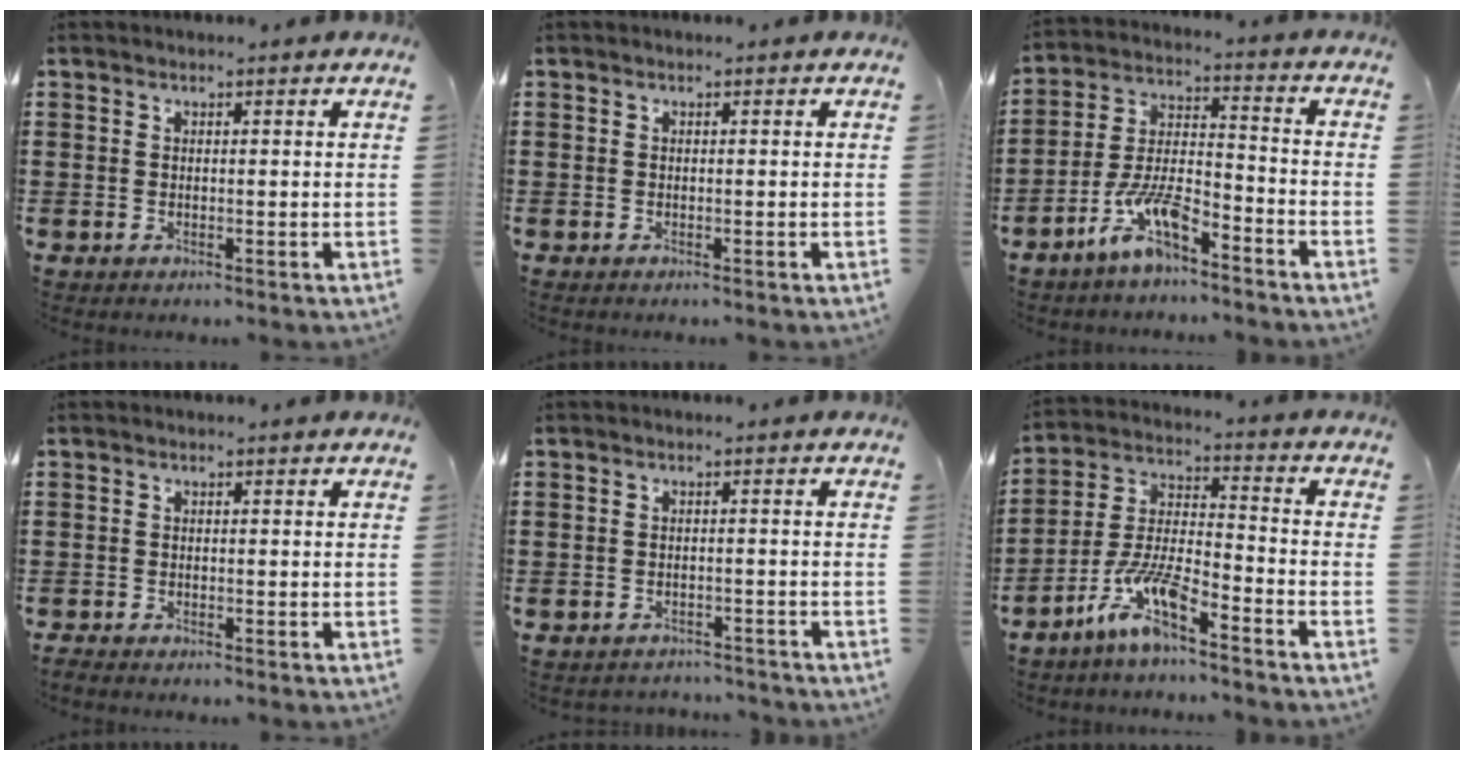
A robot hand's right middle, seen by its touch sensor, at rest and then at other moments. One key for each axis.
{"total": 0.0}
{"total": 8.8, "fx": -6.2, "fy": 2.5, "fz": 5.7, "tx": -0.133, "ty": -0.003, "tz": -0.123}
{"total": 0.8, "fx": -0.7, "fy": 0.1, "fz": 0.1, "tx": -0.005, "ty": -0.002, "tz": -0.015}
{"total": 1.6, "fx": -1.6, "fy": 0.3, "fz": 0.0, "tx": -0.007, "ty": 0.001, "tz": -0.036}
{"total": 9.6, "fx": -6.9, "fy": 1.8, "fz": 6.4, "tx": -0.150, "ty": -0.008, "tz": -0.139}